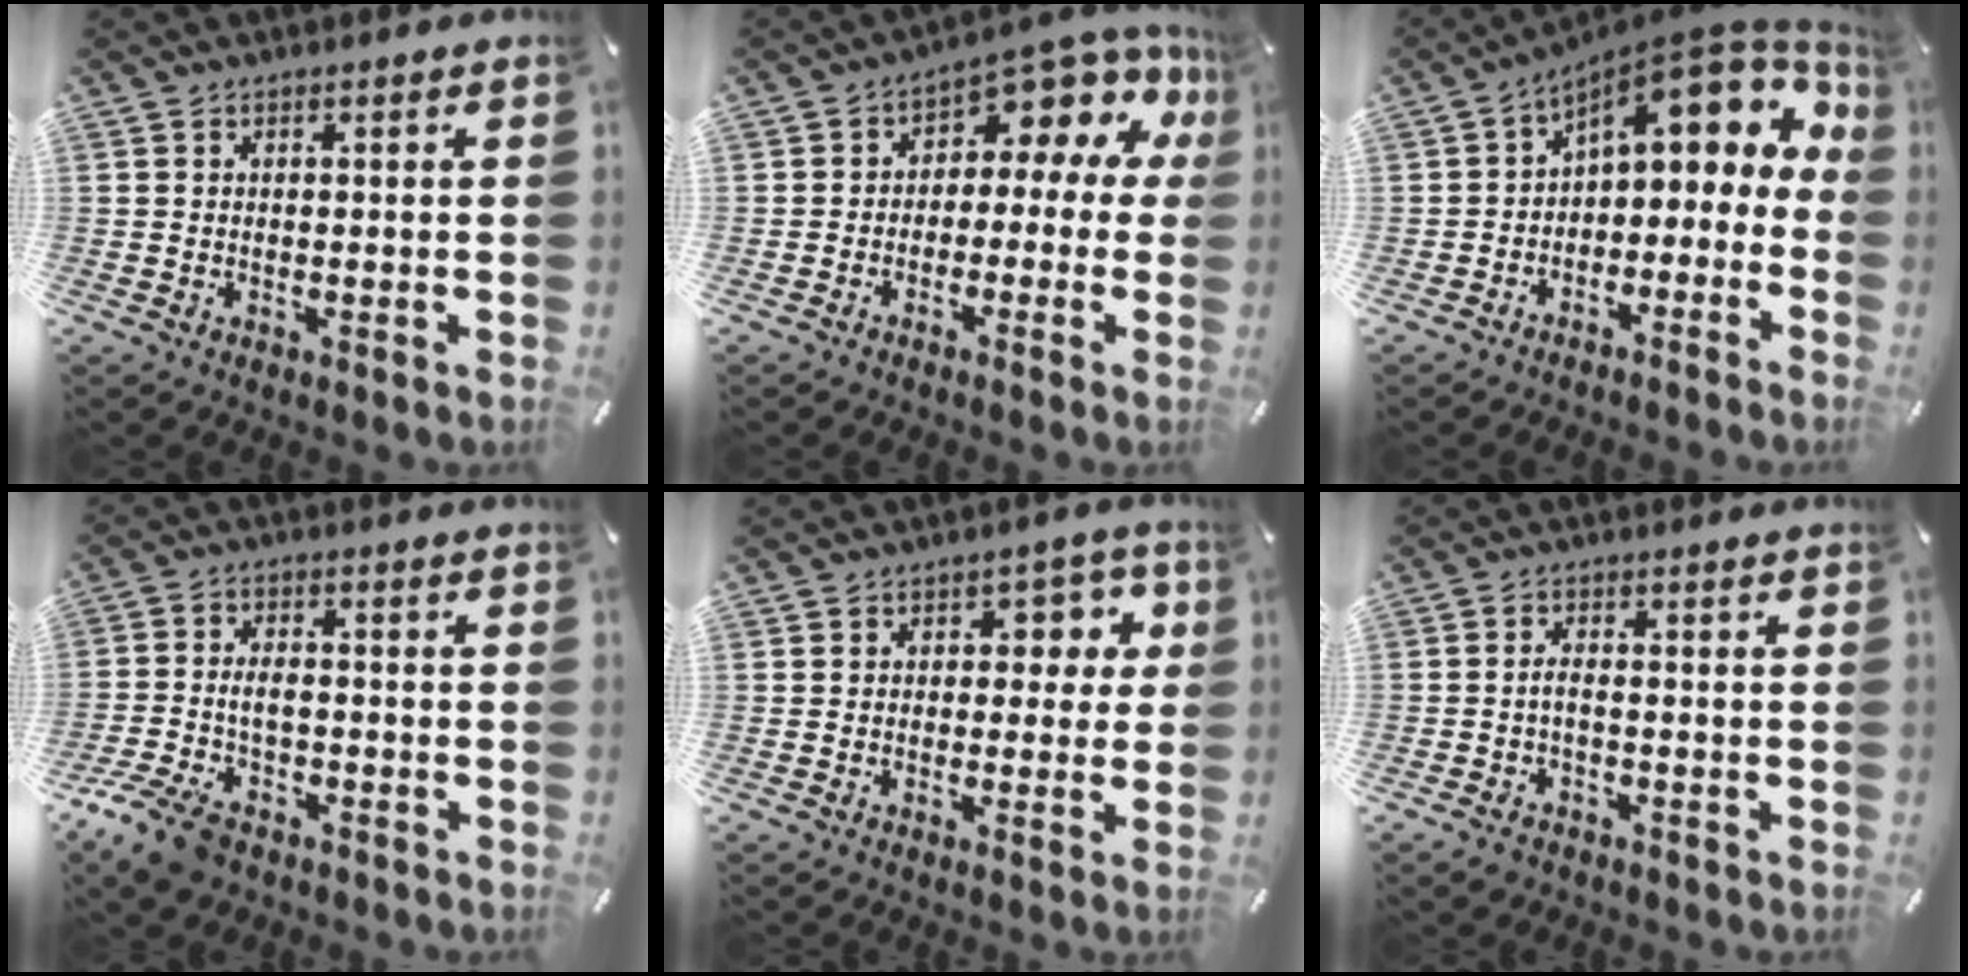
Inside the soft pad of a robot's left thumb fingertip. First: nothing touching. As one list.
[{"total": 7.3, "force": [3.5, 3.8, 5.2], "torque": [-0.076, -0.036, 0.058]}, {"total": 10.2, "force": [5.5, 5.3, 6.9], "torque": [-0.088, -0.053, 0.090]}, {"total": 7.8, "force": [-3.6, 4.8, 5.0], "torque": [-0.104, 0.016, -0.064]}, {"total": 6.3, "force": [1.3, 4.4, 4.3], "torque": [-0.045, -0.002, 0.014]}, {"total": 2.7, "force": [-1.4, 1.2, 1.9], "torque": [-0.040, 0.008, -0.029]}]